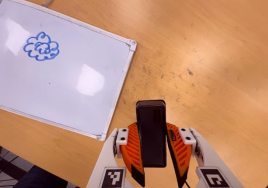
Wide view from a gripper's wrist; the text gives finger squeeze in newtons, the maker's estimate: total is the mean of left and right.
{"total": 9.6, "left": 8.2, "right": 11.0}